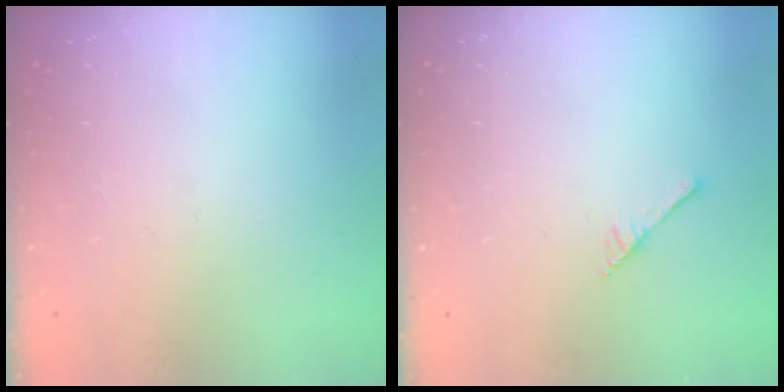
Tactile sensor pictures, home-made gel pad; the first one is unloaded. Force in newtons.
{"total": 2.9, "press": 2.9, "slide": 0.2}